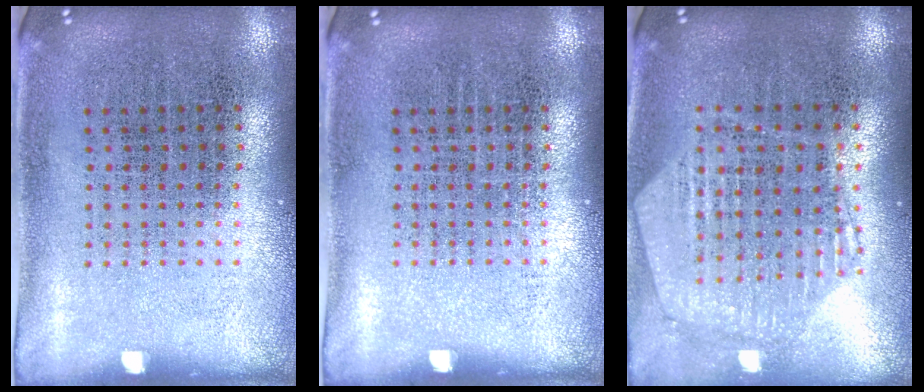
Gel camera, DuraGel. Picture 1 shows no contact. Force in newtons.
{"total": 0.0}
{"total": 1.1, "press": 1.1, "slide": 0.2}